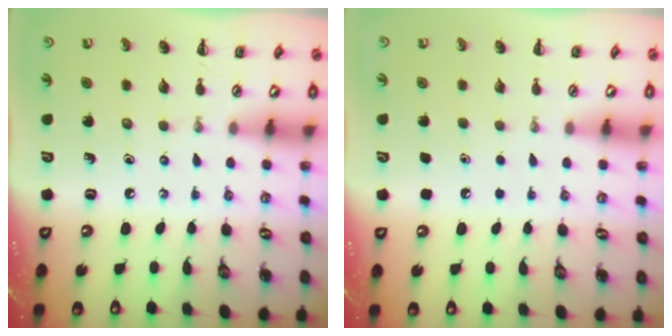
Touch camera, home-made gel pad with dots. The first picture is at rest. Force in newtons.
{"total": 1.8, "press": 1.8, "slide": 0.1}